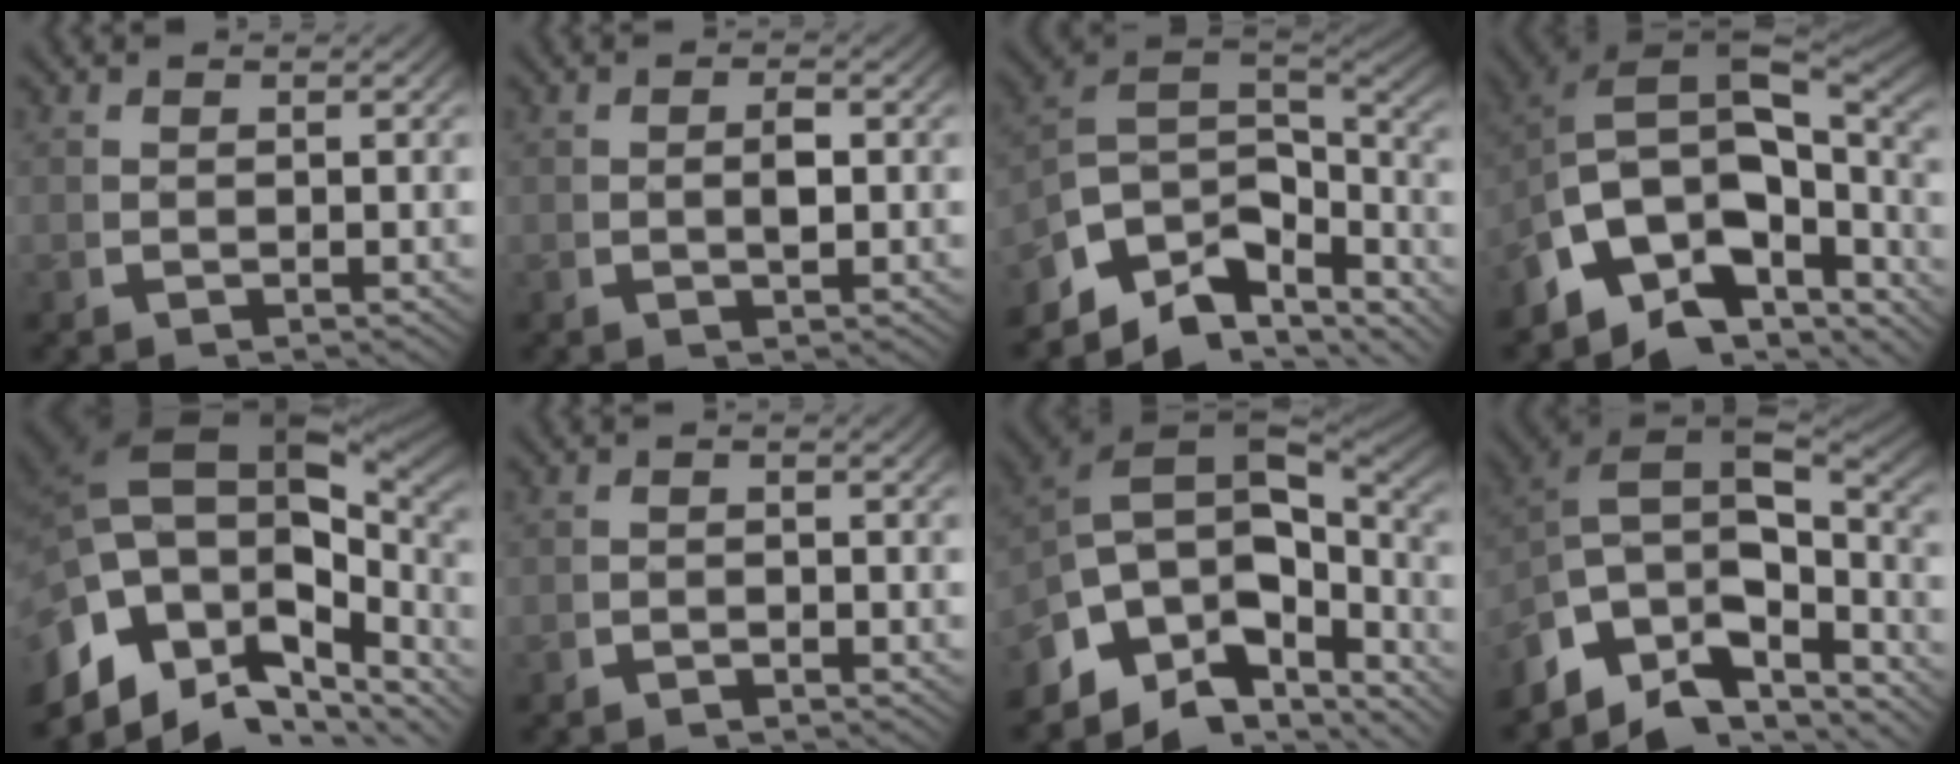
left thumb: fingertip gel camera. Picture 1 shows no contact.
{"total": 1.7, "force": [0.0, 0.9, 1.5], "torque": [-0.024, 0.001, -0.001]}
{"total": 12.9, "force": [-3.0, 8.7, 9.1], "torque": [-0.196, -0.055, -0.022]}
{"total": 16.4, "force": [-1.4, 11.3, 11.9], "torque": [-0.230, -0.036, -0.017]}
{"total": 19.8, "force": [-0.1, 13.7, 14.4], "torque": [-0.255, -0.032, 0.007]}
{"total": 1.2, "force": [-1.1, 0.2, 0.4], "torque": [-0.006, 0.000, -0.022]}
{"total": 14.6, "force": [-2.5, 9.6, 10.8], "torque": [-0.217, -0.046, -0.019]}
{"total": 14.3, "force": [-1.9, 9.9, 10.1], "torque": [-0.206, -0.049, -0.017]}